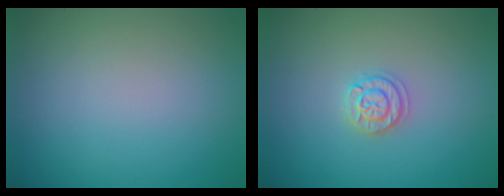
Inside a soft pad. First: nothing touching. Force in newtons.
{"total": 1.7, "press": 1.7, "slide": 0.2}